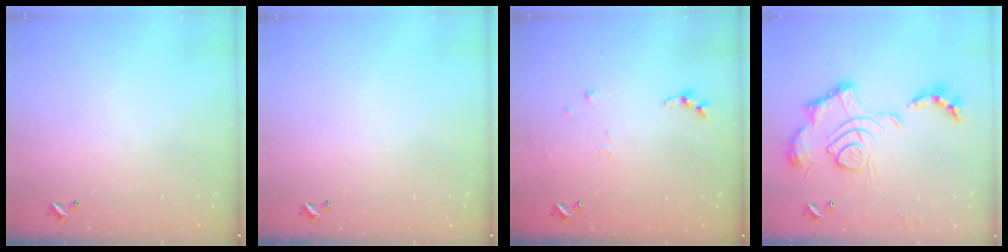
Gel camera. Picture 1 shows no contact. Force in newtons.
{"total": 0.0}
{"total": 5.1, "press": 5.0, "slide": 0.8}
{"total": 2.4, "press": 1.9, "slide": 1.5}